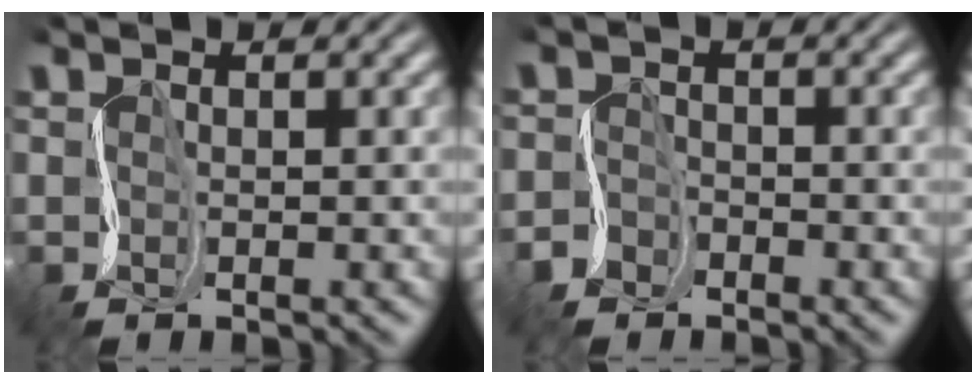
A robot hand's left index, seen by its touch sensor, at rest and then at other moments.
{"total": 1.7, "force": [-1.3, 1.1, -0.2], "torque": [0.000, 0.001, -0.032]}